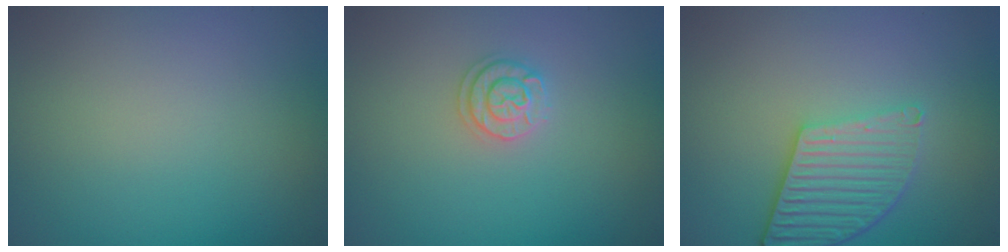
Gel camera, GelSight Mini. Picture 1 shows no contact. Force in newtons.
{"total": 1.8, "press": 1.7, "slide": 0.3}
{"total": 5.1, "press": 3.8, "slide": 3.3}